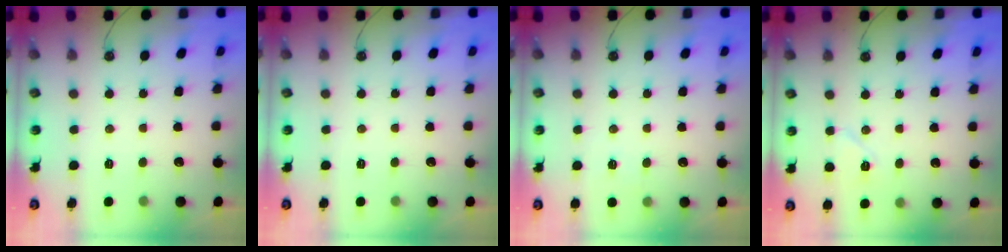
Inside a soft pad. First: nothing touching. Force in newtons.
{"total": 0.0}
{"total": 2.5, "press": 2.4, "slide": 0.4}
{"total": 6.7, "press": 6.5, "slide": 1.6}